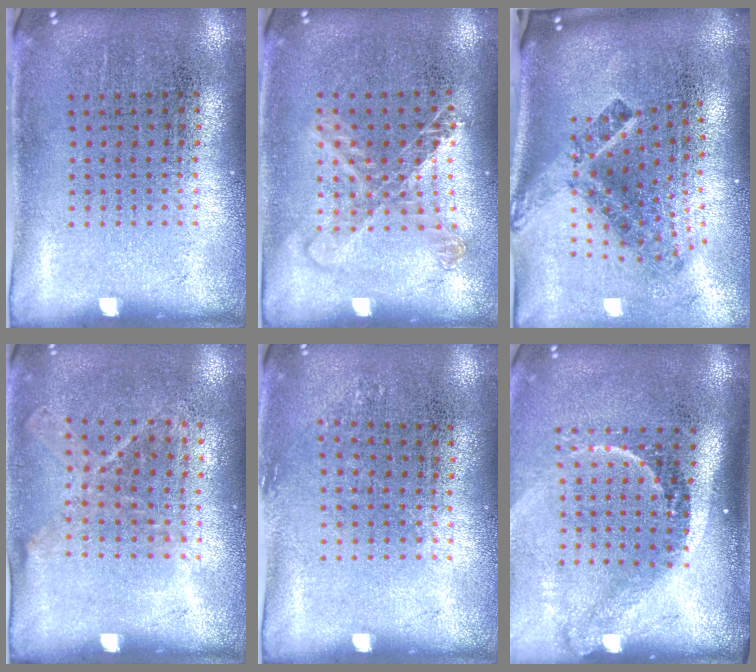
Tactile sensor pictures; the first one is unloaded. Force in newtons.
{"total": 1.3, "press": 1.2, "slide": 0.6}
{"total": 2.9, "press": 1.7, "slide": 2.4}
{"total": 1.1, "press": 0.9, "slide": 0.7}
{"total": 0.8, "press": 0.7, "slide": 0.4}
{"total": 2.2, "press": 1.5, "slide": 1.7}